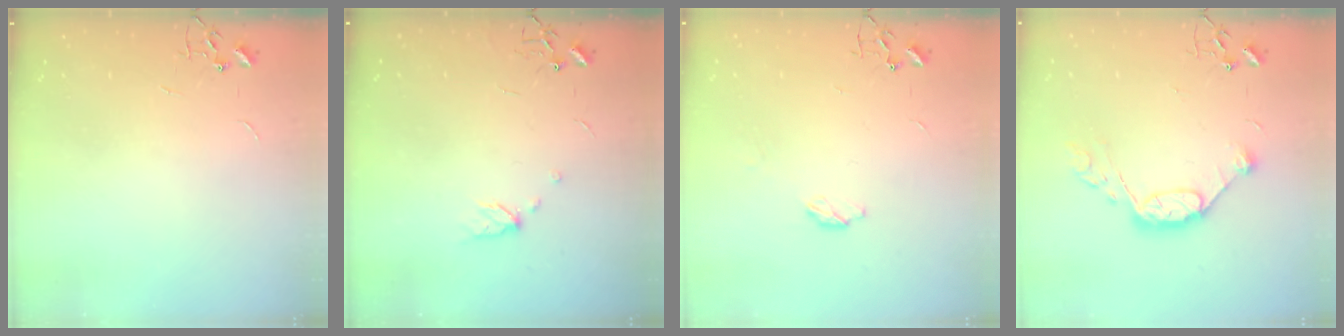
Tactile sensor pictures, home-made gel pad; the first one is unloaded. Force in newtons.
{"total": 5.9, "press": 5.9, "slide": 0.7}
{"total": 4.2, "press": 4.2, "slide": 0.4}
{"total": 10.6, "press": 10.6, "slide": 0.6}